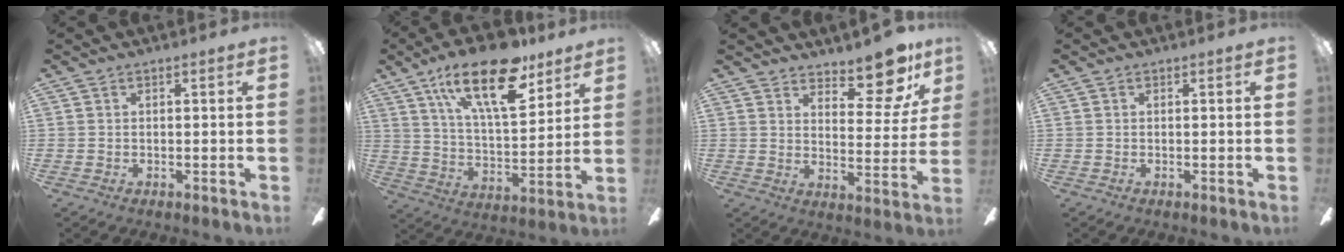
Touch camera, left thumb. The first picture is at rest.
{"total": 22.6, "force": [13.8, 9.0, 15.5], "torque": [-0.253, -0.064, 0.229]}
{"total": 12.0, "force": [9.4, 4.3, 6.0], "torque": [-0.065, -0.069, 0.163]}
{"total": 0.0}